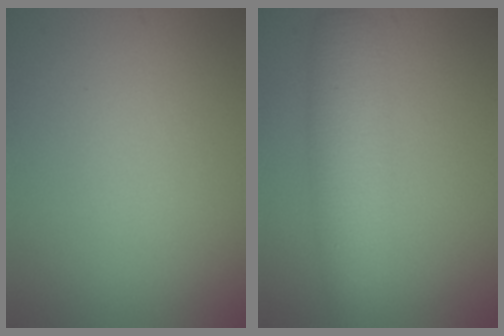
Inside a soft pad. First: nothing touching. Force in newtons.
{"total": 4.9, "press": 4.9, "slide": 0.1}